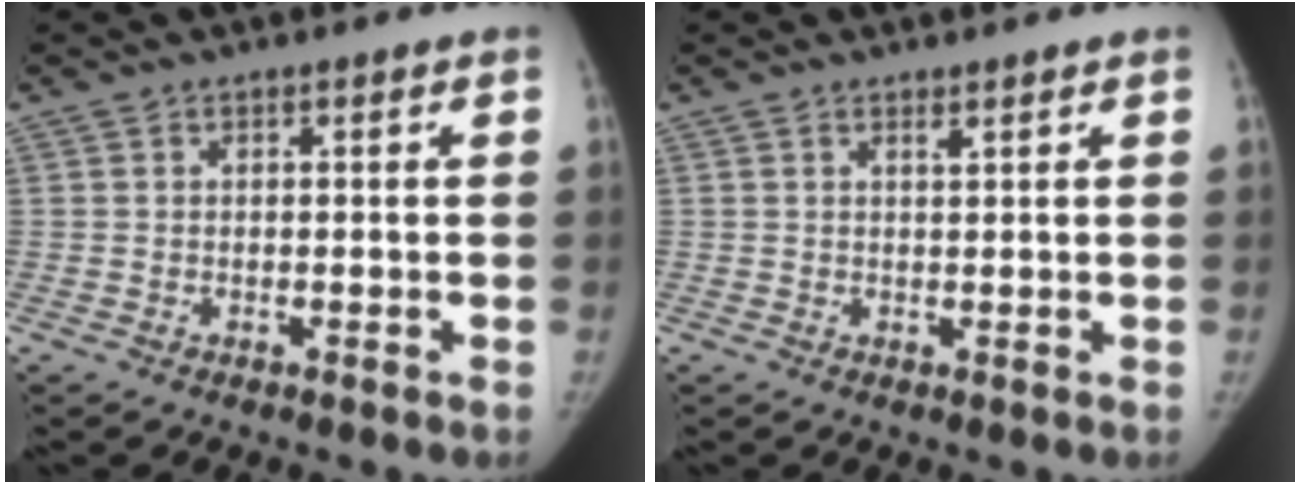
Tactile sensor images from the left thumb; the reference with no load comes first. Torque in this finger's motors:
{"motor_torque": [0.12, 0.09, 0.34, 0.36, 0.09]}